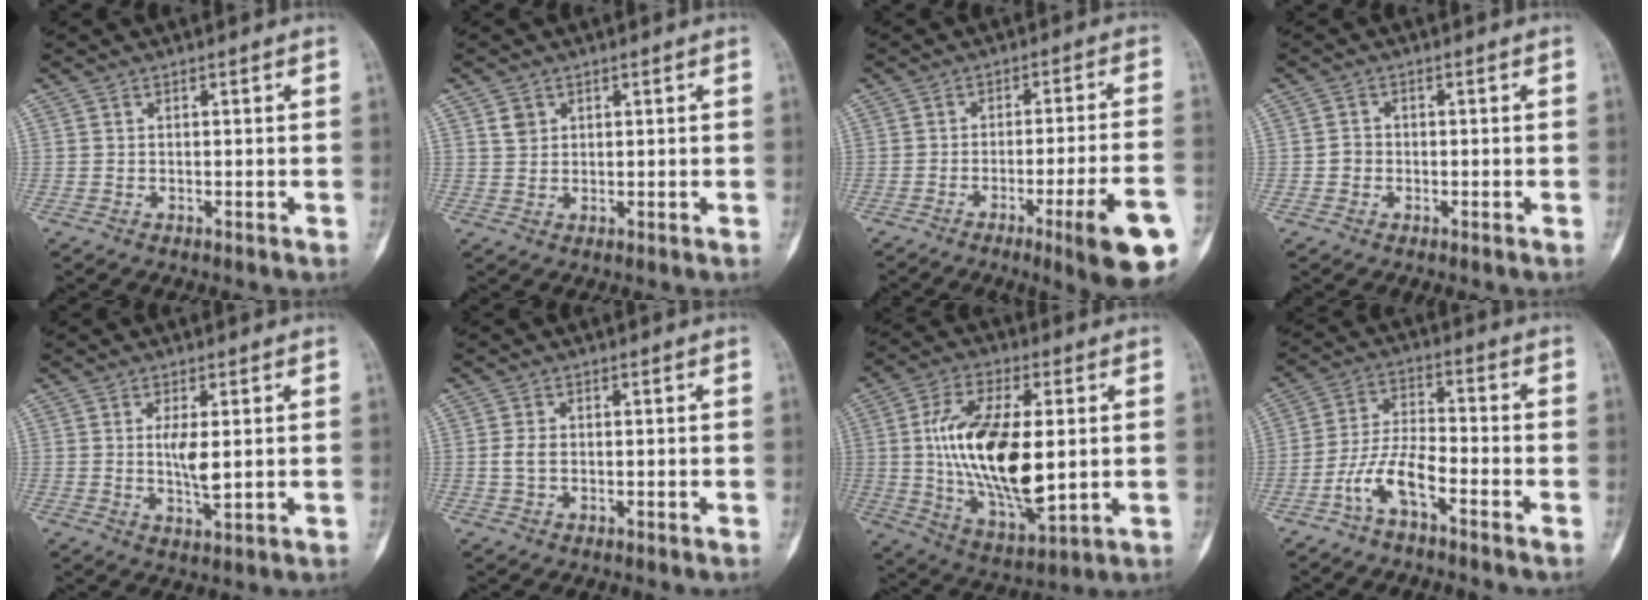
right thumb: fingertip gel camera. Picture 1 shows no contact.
{"total": 2.4, "force": [1.1, 1.9, 0.8], "torque": [-0.006, -0.004, 0.022]}
{"total": 13.2, "force": [-5.9, 1.0, 11.8], "torque": [-0.158, 0.011, -0.078]}
{"total": 1.9, "force": [-0.5, 1.7, 0.6], "torque": [-0.003, 0.007, -0.012]}
{"total": 5.1, "force": [0.6, 1.5, 4.9], "torque": [-0.093, -0.013, 0.015]}
{"total": 2.3, "force": [-0.1, 1.5, 1.7], "torque": [-0.039, 0.004, -0.002]}
{"total": 20.7, "force": [1.0, 9.3, 18.4], "torque": [-0.331, -0.015, 0.025]}
{"total": 7.8, "force": [-4.5, 2.5, 5.9], "torque": [-0.123, 0.039, -0.092]}